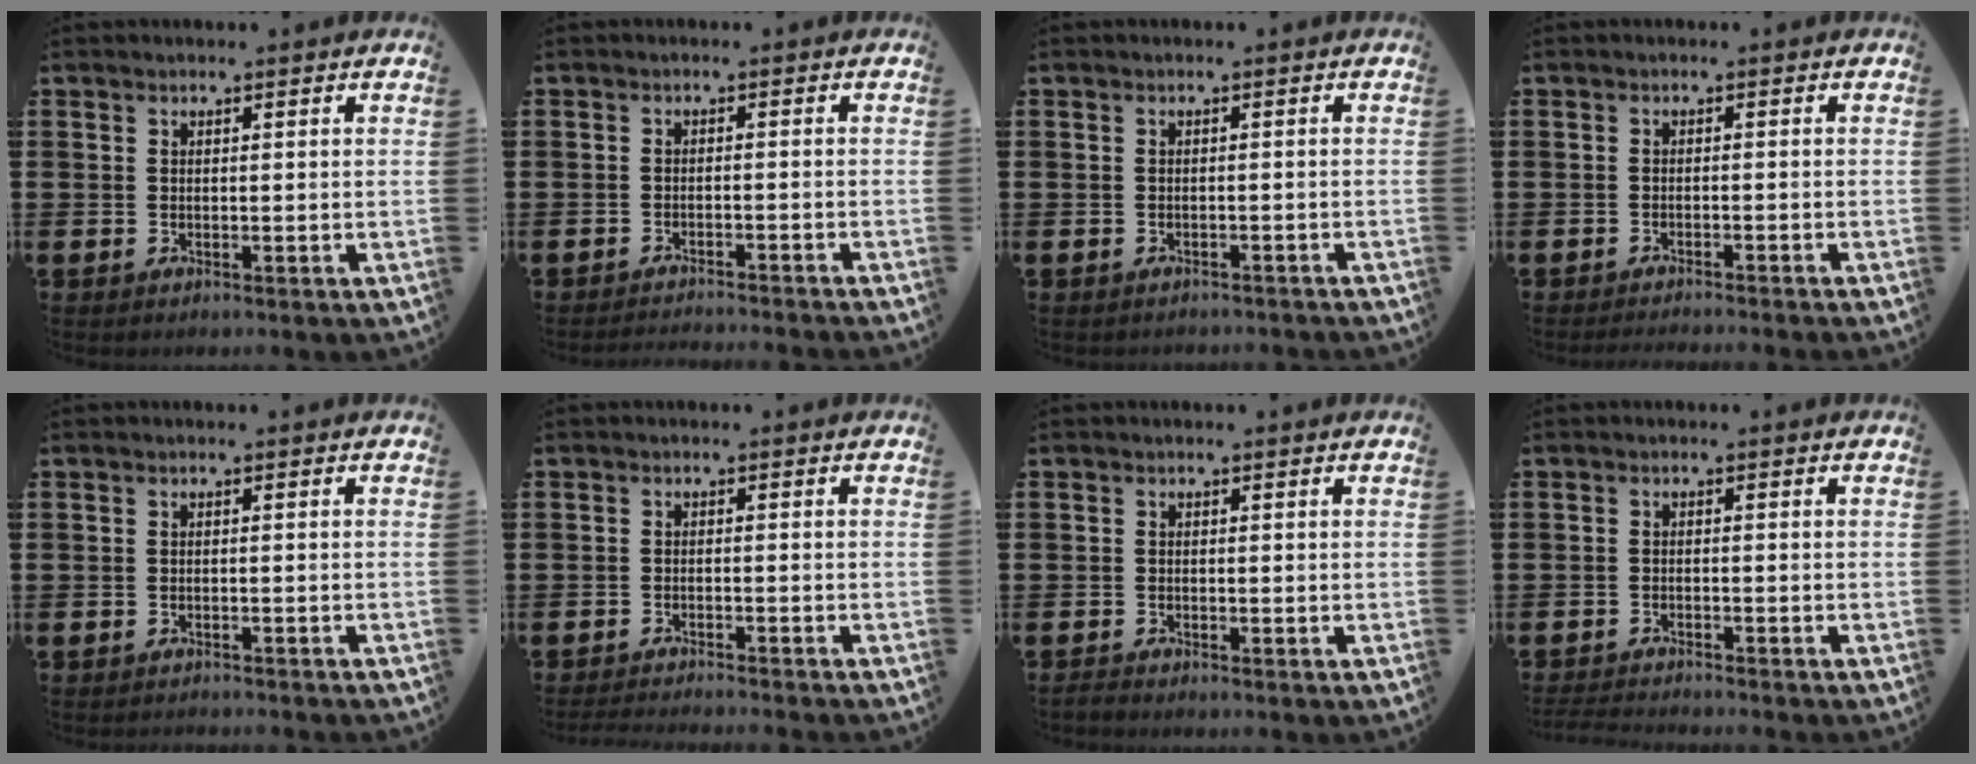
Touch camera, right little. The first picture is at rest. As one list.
[{"total": 1.5, "force": [-1.5, -0.2, 0.1], "torque": [-0.001, 0.004, -0.030]}, {"total": 0.7, "force": [-0.7, 0.0, 0.0], "torque": [-0.002, 0.000, -0.015]}, {"total": 1.1, "force": [-1.1, -0.2, 0.1], "torque": [-0.002, 0.001, -0.021]}, {"total": 0.8, "force": [-0.7, -0.1, 0.0], "torque": [-0.001, 0.000, -0.016]}, {"total": 1.5, "force": [-1.4, -0.3, 0.2], "torque": [-0.003, 0.002, -0.029]}, {"total": 0.6, "force": [-0.6, 0.1, 0.1], "torque": [-0.004, -0.001, -0.012]}, {"total": 1.5, "force": [-1.5, -0.1, 0.1], "torque": [-0.003, 0.001, -0.029]}]